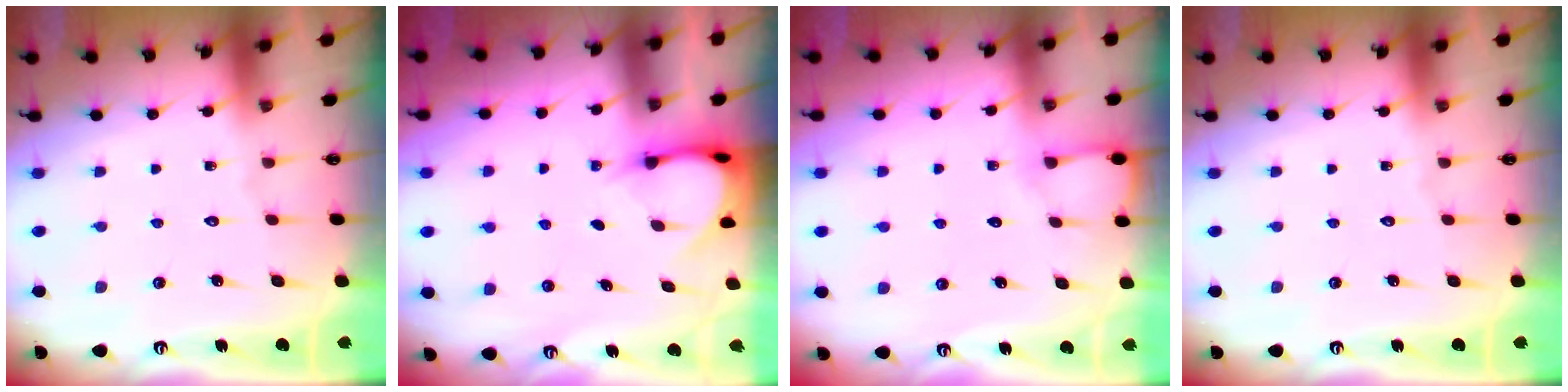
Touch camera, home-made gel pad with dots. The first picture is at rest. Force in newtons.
{"total": 3.9, "press": 3.8, "slide": 0.4}
{"total": 3.5, "press": 3.5, "slide": 0.5}
{"total": 0.0}